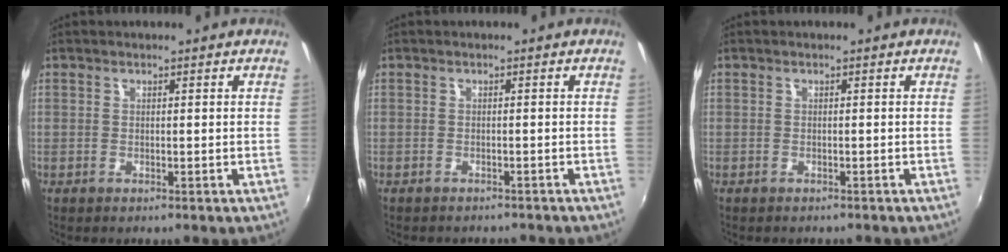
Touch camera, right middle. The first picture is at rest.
{"total": 3.4, "force": [-3.1, 1.0, 0.9], "torque": [-0.024, -0.013, -0.042]}
{"total": 1.1, "force": [-1.0, 0.4, 0.2], "torque": [-0.009, -0.005, -0.013]}